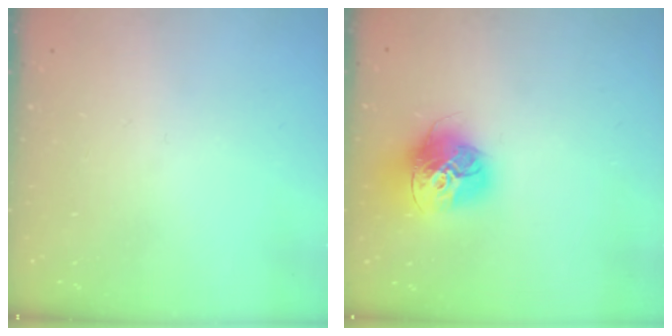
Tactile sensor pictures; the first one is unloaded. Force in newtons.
{"total": 15.9, "press": 15.8, "slide": 1.7}